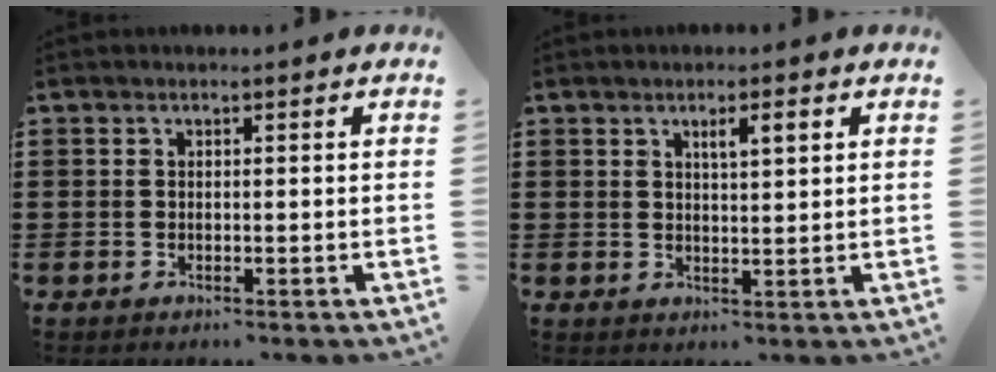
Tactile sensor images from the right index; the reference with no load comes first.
{"total": 2.7, "force": [1.2, 0.5, 2.4], "torque": [-0.039, 0.001, 0.016]}